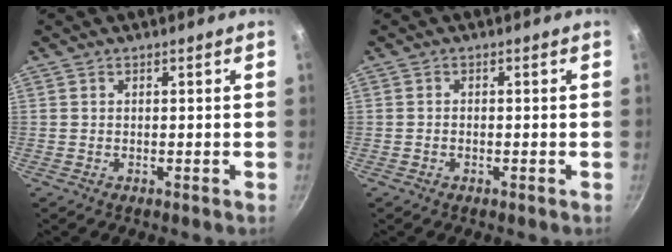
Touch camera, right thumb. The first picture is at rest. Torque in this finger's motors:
{"motor_torque": [-0.31, 0.05, 0.07, 0.05, 0.05]}